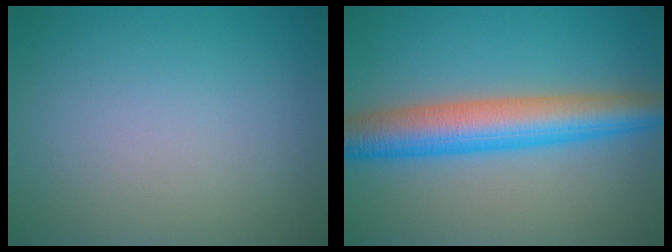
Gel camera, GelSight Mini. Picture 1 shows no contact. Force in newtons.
{"total": 7.1, "press": 7.1, "slide": 0.2}